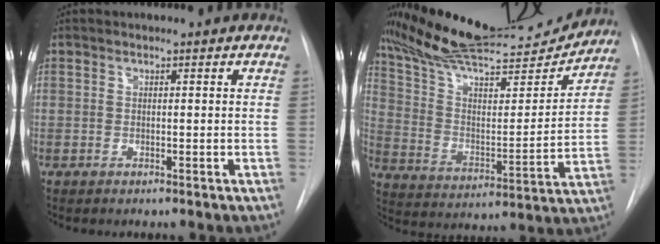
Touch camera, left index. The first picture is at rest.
{"total": 23.6, "force": [21.8, 3.3, 8.4], "torque": [-0.150, -0.021, 0.335]}